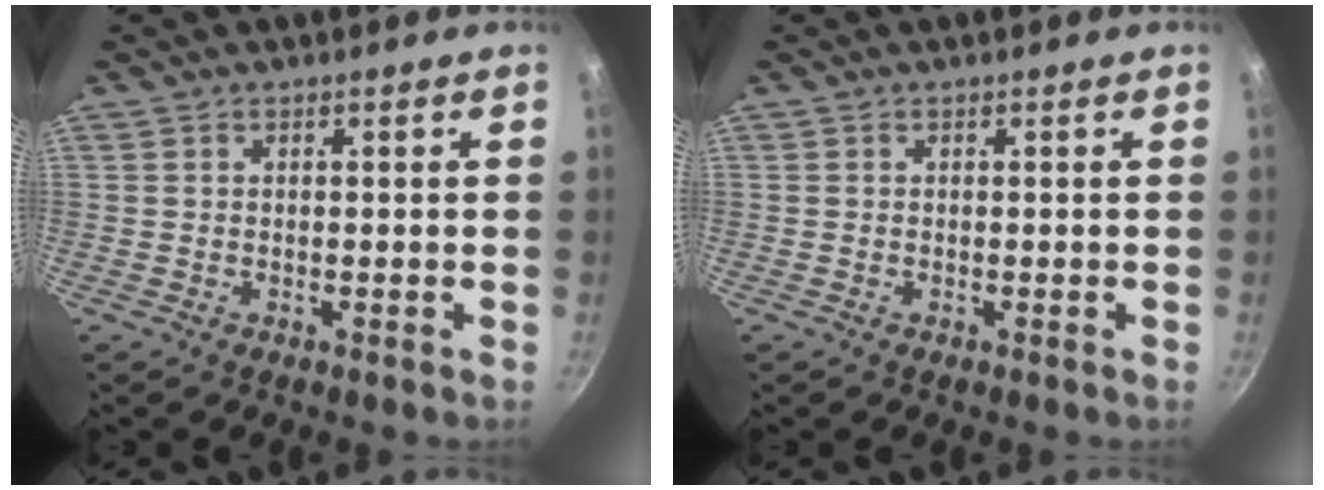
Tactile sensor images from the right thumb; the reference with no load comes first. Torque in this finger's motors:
{"motor_torque": [-0.09, -0.10, -0.27, 0.66, -0.01]}